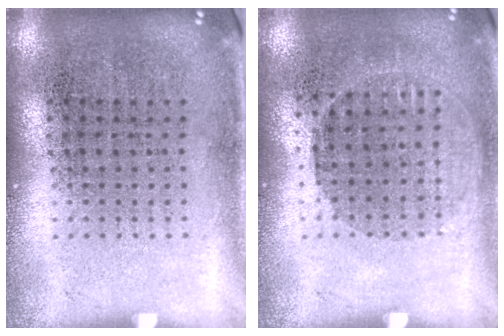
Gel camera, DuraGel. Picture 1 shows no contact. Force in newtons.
{"total": 0.9, "press": 0.8, "slide": 0.4}